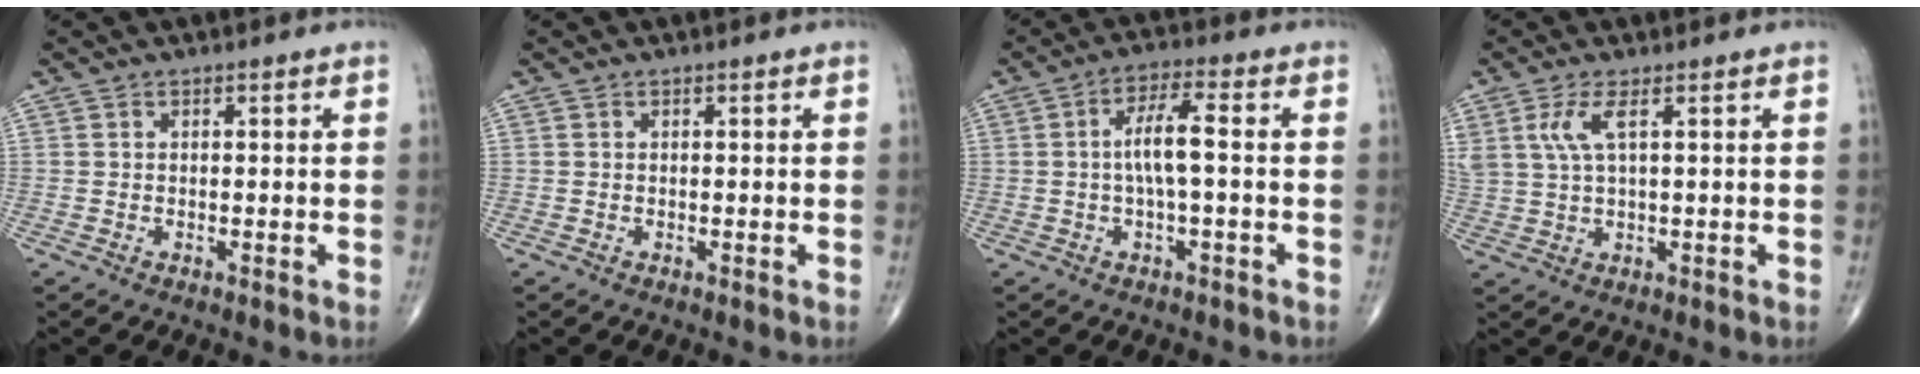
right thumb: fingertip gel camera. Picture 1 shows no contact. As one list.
[{"total": 0.0}, {"total": 6.3, "force": [-0.1, 1.0, 6.2], "torque": [-0.131, 0.017, -0.007]}, {"total": 4.7, "force": [2.0, 1.2, 4.1], "torque": [-0.108, -0.002, 0.047]}]